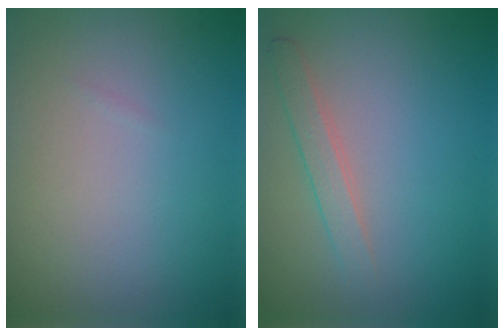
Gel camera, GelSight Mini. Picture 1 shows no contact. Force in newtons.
{"total": 1.7, "press": 1.7, "slide": 0.1}